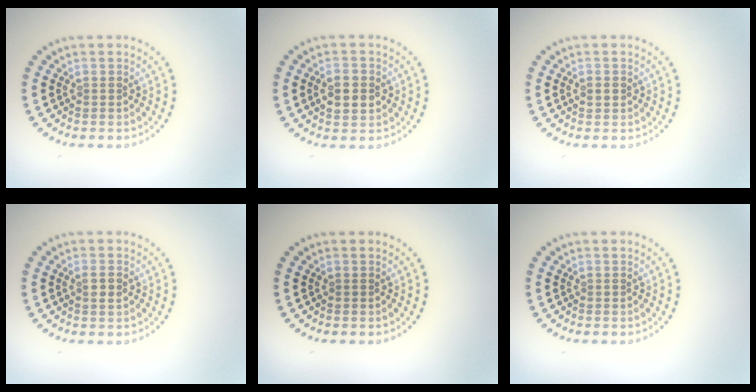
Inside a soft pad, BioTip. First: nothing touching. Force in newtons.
{"total": 3.0, "press": 3.0, "slide": 0.1}
{"total": 0.9, "press": 0.9, "slide": 0.1}
{"total": 1.2, "press": 1.1, "slide": 0.3}
{"total": 0.0}
{"total": 0.0}